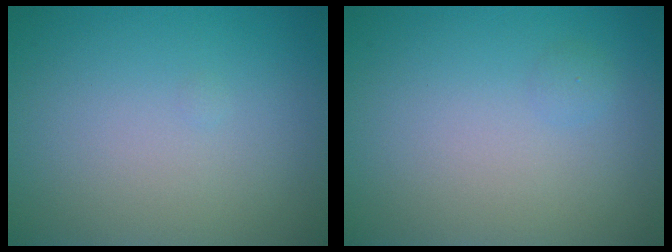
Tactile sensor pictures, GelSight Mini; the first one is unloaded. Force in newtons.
{"total": 0.7, "press": 0.7, "slide": 0.1}